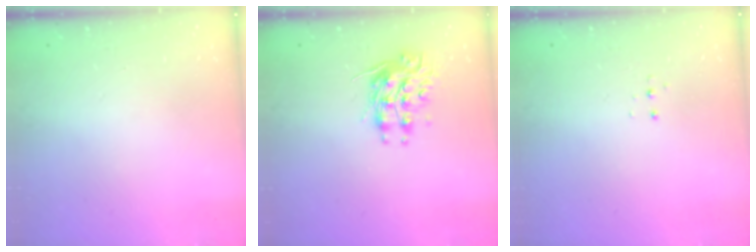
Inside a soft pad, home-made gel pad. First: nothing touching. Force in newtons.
{"total": 8.9, "press": 8.9, "slide": 0.2}
{"total": 3.3, "press": 3.2, "slide": 0.6}